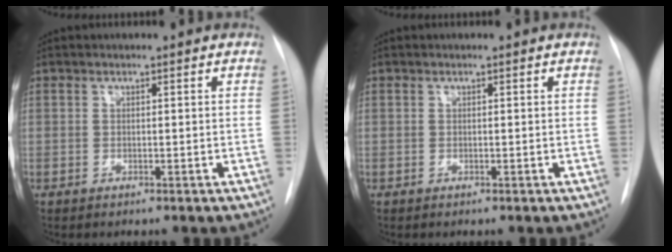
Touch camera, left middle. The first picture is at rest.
{"total": 0.0}